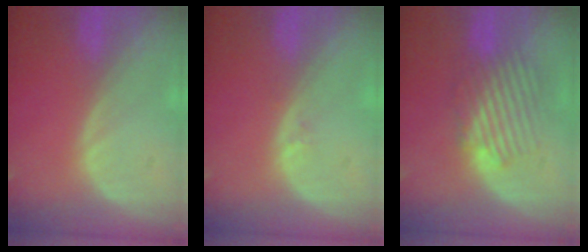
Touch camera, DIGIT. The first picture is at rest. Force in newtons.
{"total": 0.6, "press": 0.5, "slide": 0.4}
{"total": 6.2, "press": 6.1, "slide": 1.5}